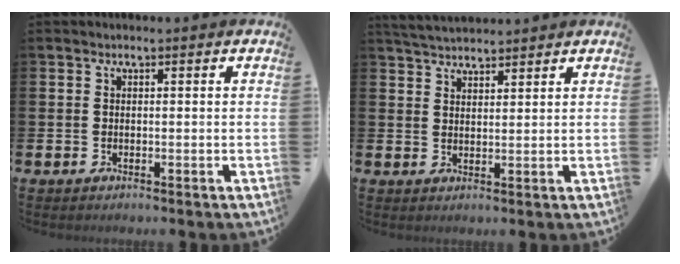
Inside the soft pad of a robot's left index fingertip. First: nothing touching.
{"total": 3.9, "force": [3.8, 0.6, 0.5], "torque": [-0.019, -0.013, 0.071]}